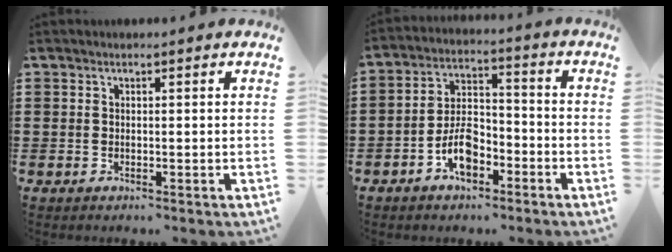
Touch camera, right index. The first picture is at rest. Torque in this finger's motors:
{"motor_torque": [2.14, 0.00, 0.76, 0.10]}